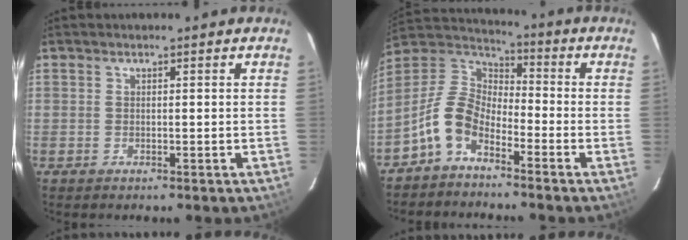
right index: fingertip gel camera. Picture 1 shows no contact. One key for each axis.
{"total": 9.8, "fx": -5.7, "fy": 5.3, "fz": 6.0, "tx": -0.128, "ty": 0.021, "tz": -0.124}